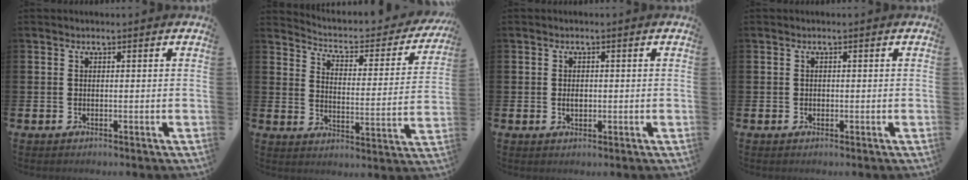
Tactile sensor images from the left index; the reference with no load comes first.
{"total": 4.5, "force": [4.0, 1.6, 1.5], "torque": [-0.048, -0.036, 0.057]}
{"total": 1.4, "force": [-0.1, 1.0, 1.0], "torque": [-0.008, 0.002, -0.006]}
{"total": 0.5, "force": [0.0, 0.5, 0.1], "torque": [0.002, 0.003, -0.003]}